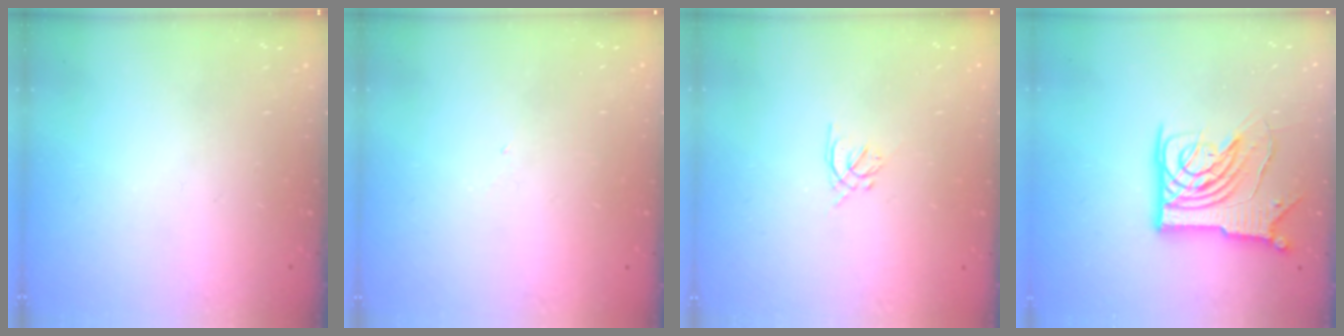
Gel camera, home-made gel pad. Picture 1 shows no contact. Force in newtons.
{"total": 2.8, "press": 2.8, "slide": 0.5}
{"total": 1.7, "press": 1.6, "slide": 0.5}
{"total": 16.8, "press": 16.6, "slide": 2.0}